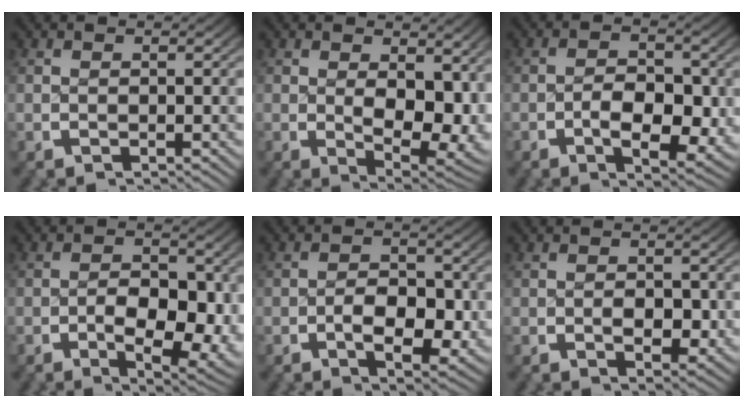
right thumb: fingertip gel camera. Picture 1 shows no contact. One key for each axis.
{"total": 7.1, "fx": 0.1, "fy": 3.9, "fz": 6.0, "tx": -0.097, "ty": -0.039, "tz": 0.018}
{"total": 5.8, "fx": -1.0, "fy": 3.2, "fz": 4.7, "tx": -0.076, "ty": -0.019, "tz": -0.013}
{"total": 7.6, "fx": -1.4, "fy": 4.0, "fz": 6.2, "tx": -0.105, "ty": -0.035, "tz": -0.012}
{"total": 4.8, "fx": -0.9, "fy": 2.8, "fz": 3.8, "tx": -0.059, "ty": -0.016, "tz": -0.012}
{"total": 2.4, "fx": -0.1, "fy": 1.5, "fz": 1.9, "tx": -0.026, "ty": -0.007, "tz": -0.001}